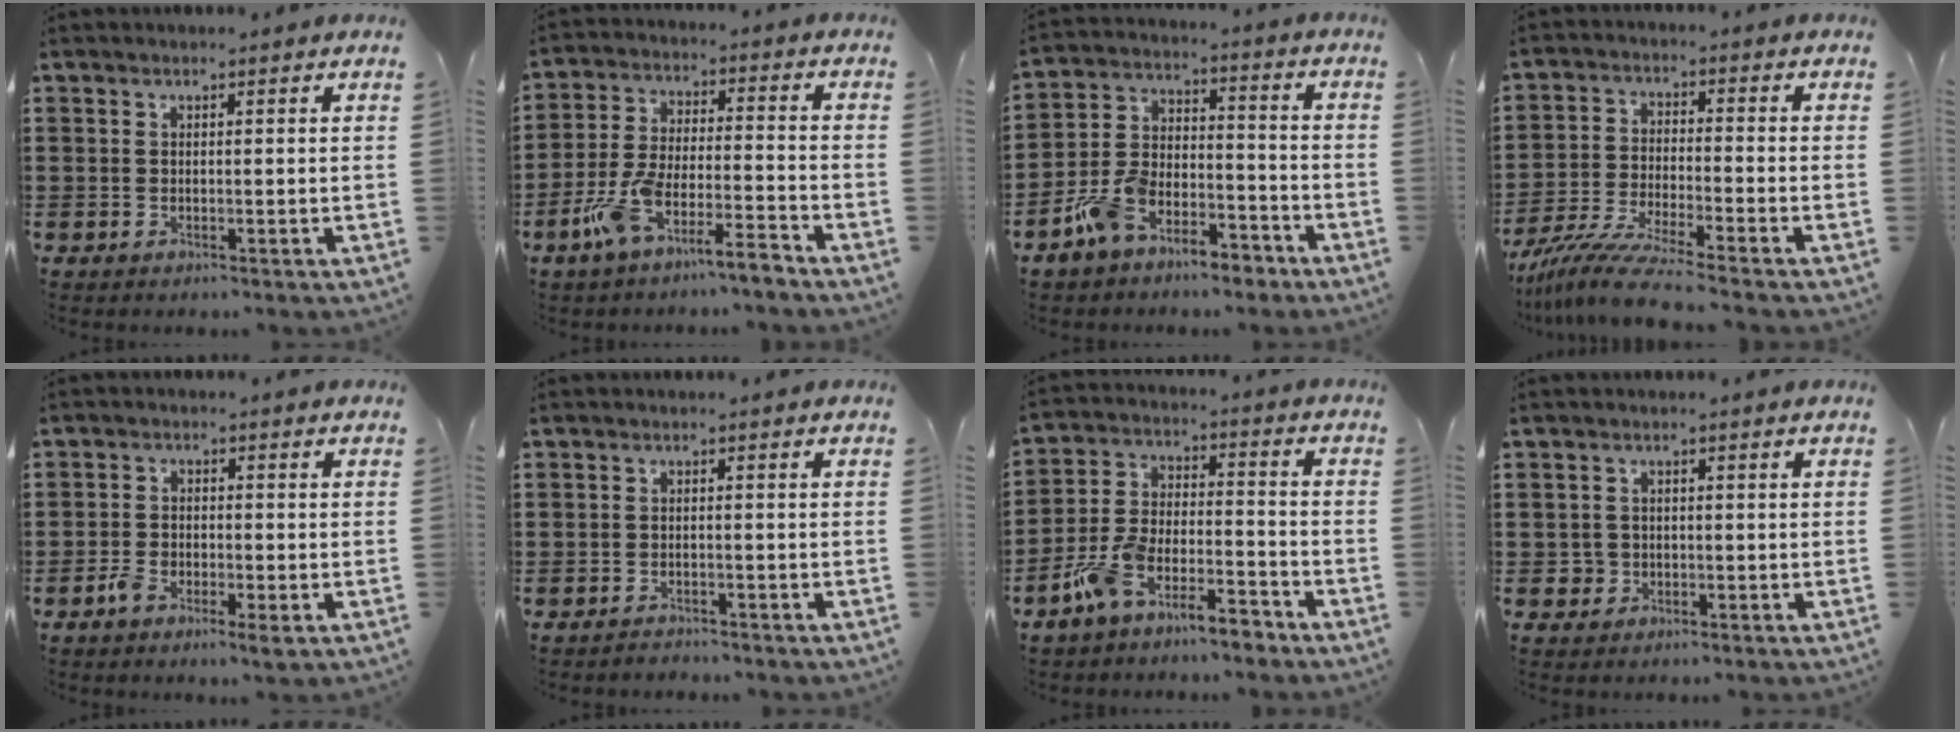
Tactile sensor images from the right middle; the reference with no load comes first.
{"total": 8.0, "force": [-6.3, 0.7, 4.8], "torque": [-0.117, -0.009, -0.128]}
{"total": 8.2, "force": [-6.8, 3.3, 3.2], "torque": [-0.073, 0.021, -0.136]}
{"total": 7.3, "force": [-6.4, -0.2, 3.5], "torque": [-0.086, -0.016, -0.128]}
{"total": 3.0, "force": [-1.9, 1.4, 2.0], "torque": [-0.046, 0.000, -0.039]}
{"total": 1.3, "force": [-1.3, 0.2, -0.2], "torque": [-0.001, 0.003, -0.030]}
{"total": 8.4, "force": [-7.3, 1.8, 3.7], "torque": [-0.086, 0.009, -0.149]}
{"total": 1.9, "force": [-0.6, 1.8, 0.3], "torque": [-0.011, 0.004, -0.015]}